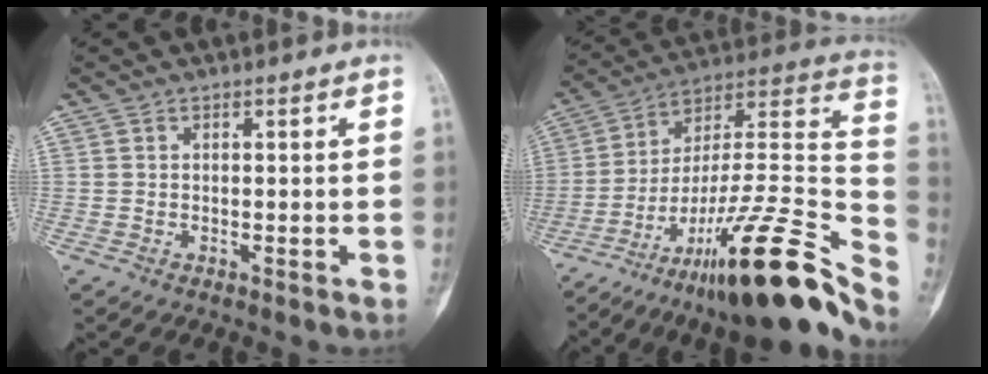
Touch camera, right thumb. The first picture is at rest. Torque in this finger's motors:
{"motor_torque": [0.60, 0.04, 1.49, -1.26, 0.36]}